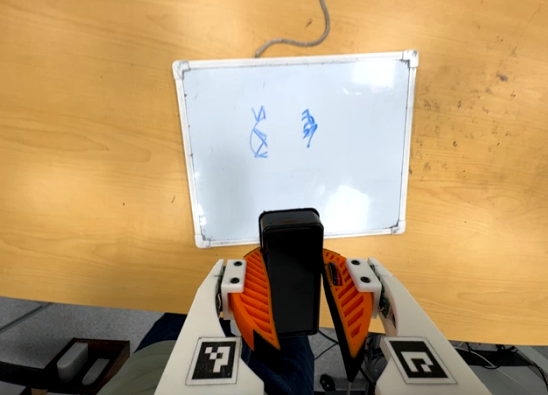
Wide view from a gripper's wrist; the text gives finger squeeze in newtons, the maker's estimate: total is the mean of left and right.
{"total": 10.1, "left": 9.8, "right": 10.5}